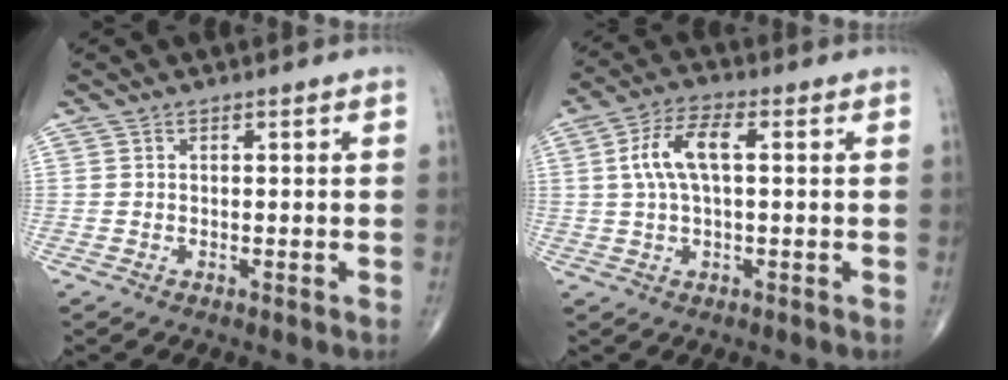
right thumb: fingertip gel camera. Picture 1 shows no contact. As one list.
[{"total": 8.2, "force": [1.4, 3.4, 7.4], "torque": [-0.156, 0.023, 0.022]}]